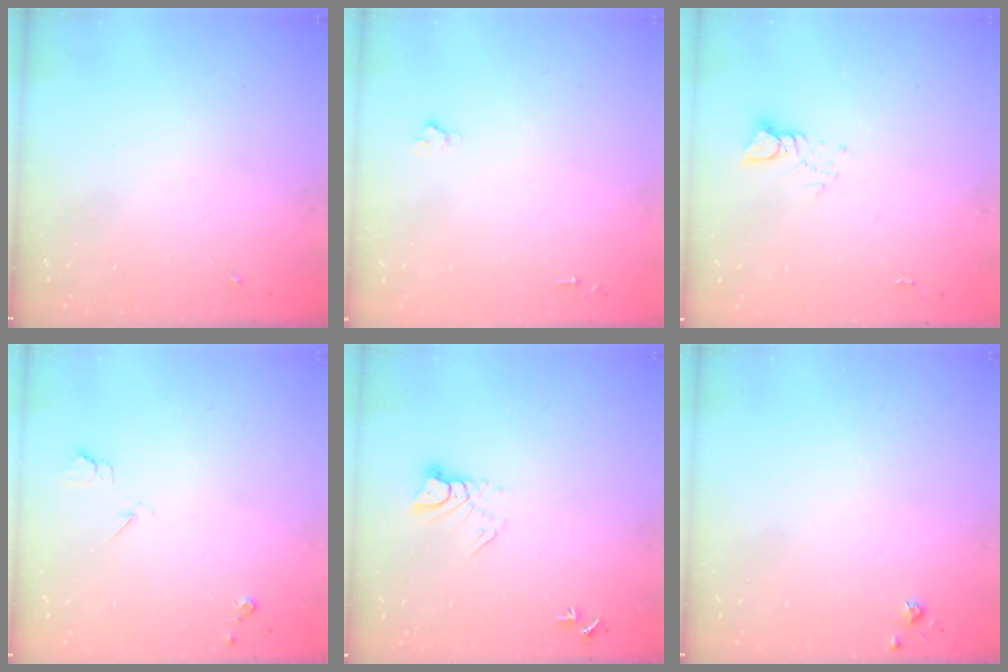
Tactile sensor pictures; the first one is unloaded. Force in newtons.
{"total": 1.6, "press": 1.6, "slide": 0.2}
{"total": 3.8, "press": 3.8, "slide": 0.2}
{"total": 4.1, "press": 4.0, "slide": 0.7}
{"total": 5.5, "press": 5.5, "slide": 0.4}
{"total": 3.8, "press": 3.8, "slide": 0.5}